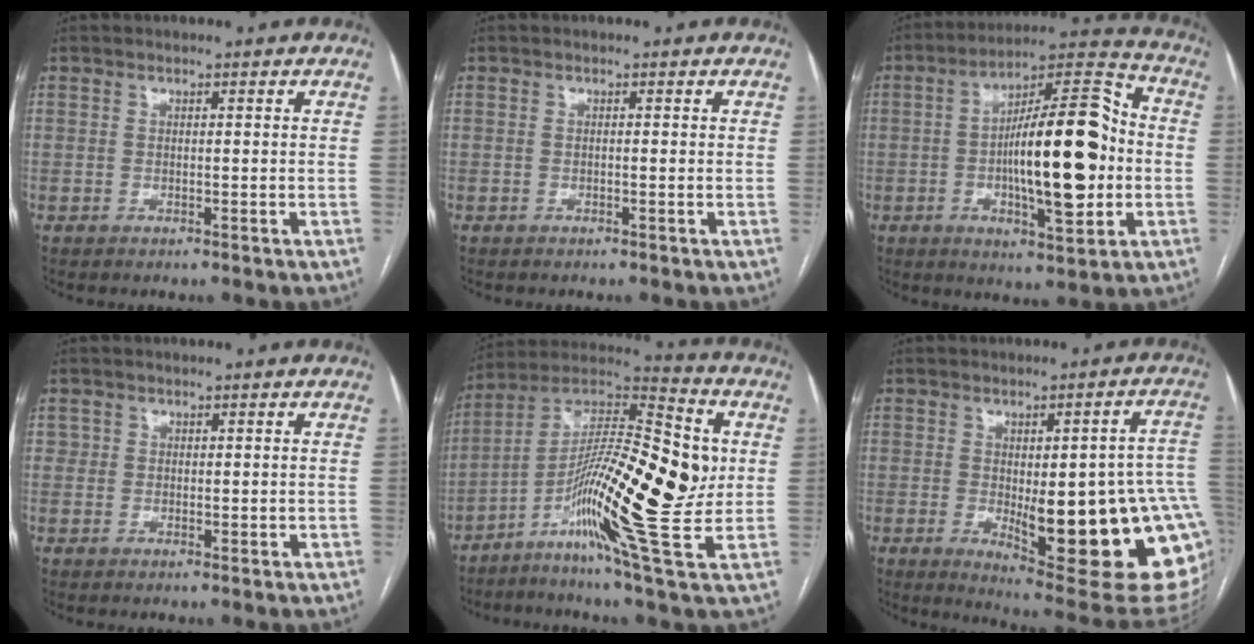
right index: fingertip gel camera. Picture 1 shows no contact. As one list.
[{"total": 0.0}, {"total": 18.6, "force": [-1.6, 4.6, 17.9], "torque": [-0.287, 0.023, -0.025]}, {"total": 1.7, "force": [0.5, 1.5, 0.3], "torque": [0.006, -0.003, 0.006]}, {"total": 23.8, "force": [-2.3, 3.6, 23.4], "torque": [-0.404, 0.005, -0.046]}, {"total": 23.6, "force": [-4.0, 5.1, 22.7], "torque": [-0.195, -0.003, -0.031]}]